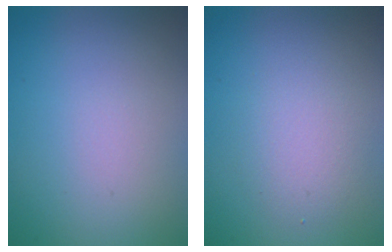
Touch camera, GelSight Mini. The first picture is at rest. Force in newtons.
{"total": 2.4, "press": 2.4, "slide": 0.1}